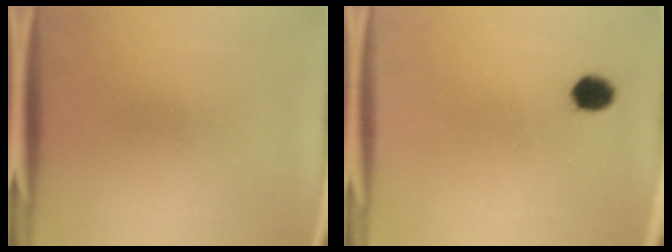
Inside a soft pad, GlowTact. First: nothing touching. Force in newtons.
{"total": 3.7}